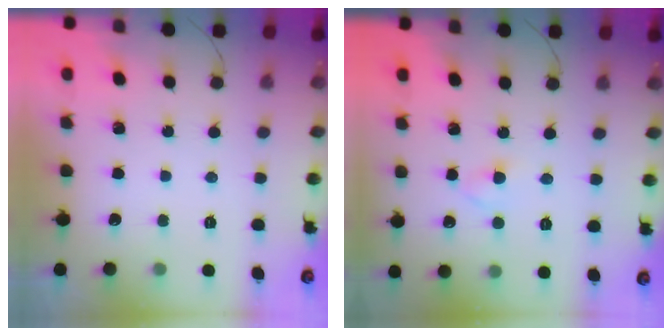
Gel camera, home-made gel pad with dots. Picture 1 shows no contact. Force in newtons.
{"total": 2.4, "press": 2.1, "slide": 1.1}